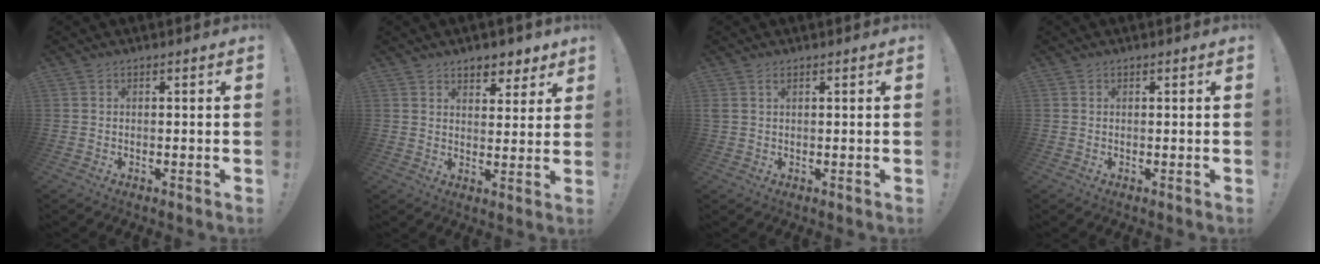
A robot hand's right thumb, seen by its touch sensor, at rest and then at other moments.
{"total": 5.9, "force": [4.7, 3.3, 1.6], "torque": [-0.008, -0.037, 0.084]}
{"total": 1.5, "force": [0.8, 0.7, 1.1], "torque": [-0.028, 0.004, 0.015]}
{"total": 0.0}